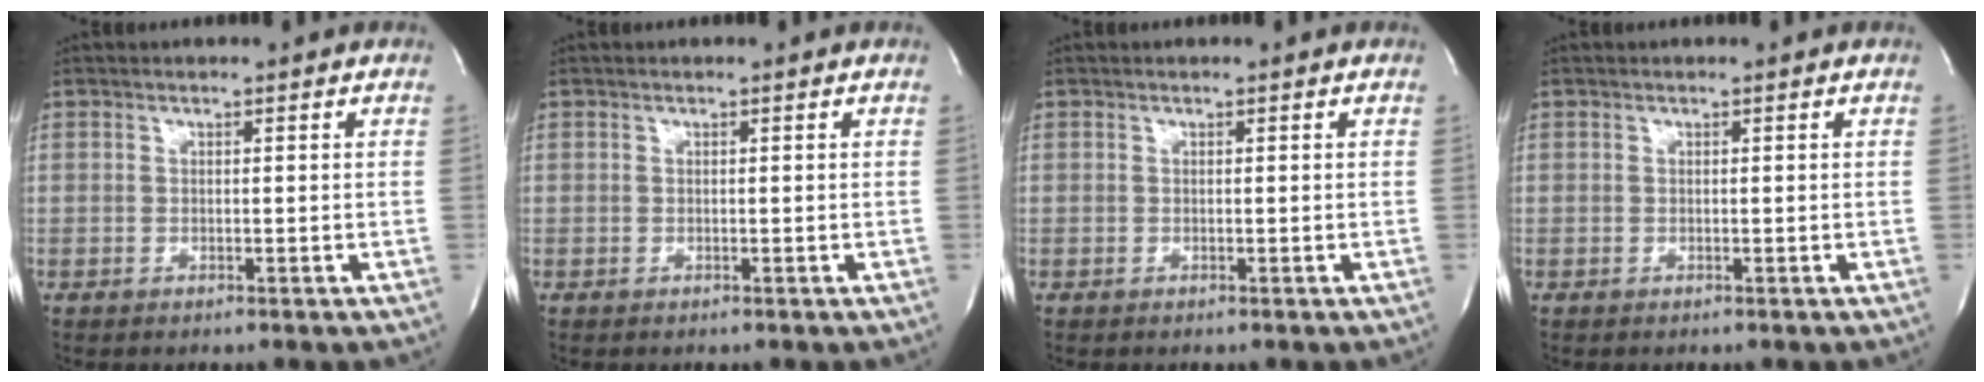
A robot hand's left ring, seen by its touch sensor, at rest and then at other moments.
{"total": 0.0}
{"total": 0.0}
{"total": 0.0}